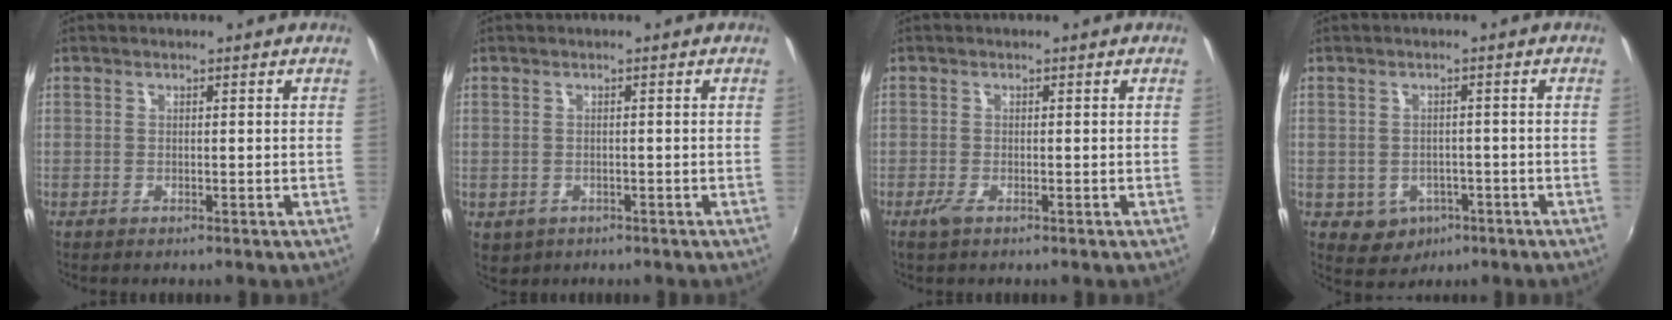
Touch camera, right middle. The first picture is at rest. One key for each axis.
{"total": 2.8, "fx": -0.8, "fy": 2.4, "fz": 1.3, "tx": -0.029, "ty": -0.005, "tz": -0.006}
{"total": 1.7, "fx": -1.0, "fy": 0.3, "fz": 1.4, "tx": -0.029, "ty": -0.006, "tz": -0.018}
{"total": 5.1, "fx": -2.1, "fy": 4.3, "fz": 1.7, "tx": -0.044, "ty": 0.001, "tz": -0.015}